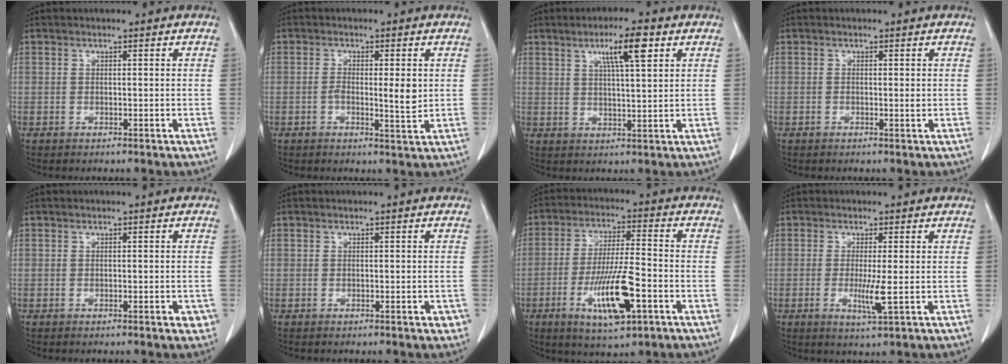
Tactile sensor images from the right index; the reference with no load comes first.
{"total": 4.5, "force": [0.1, 1.0, 4.4], "torque": [-0.070, -0.002, 0.003]}
{"total": 7.0, "force": [3.4, 0.6, 6.1], "torque": [-0.108, 0.006, 0.057]}
{"total": 0.7, "force": [0.1, 0.2, 0.7], "torque": [-0.006, 0.001, 0.003]}
{"total": 1.6, "force": [-0.7, 0.6, 1.2], "torque": [-0.011, 0.001, -0.008]}
{"total": 1.2, "force": [-0.6, 0.4, 1.0], "torque": [-0.008, 0.000, -0.006]}
{"total": 11.8, "force": [-4.5, 2.1, 10.7], "torque": [-0.198, -0.009, -0.072]}
{"total": 3.8, "force": [-0.5, -0.1, 3.7], "torque": [-0.070, -0.009, -0.005]}